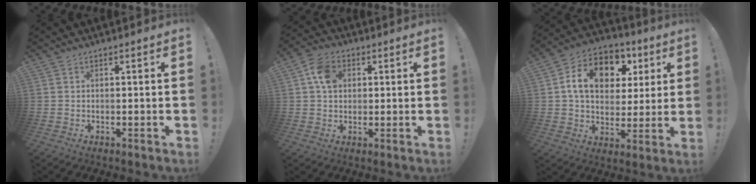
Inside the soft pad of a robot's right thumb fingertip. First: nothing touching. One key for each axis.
{"total": 7.8, "fx": 2.0, "fy": 6.0, "fz": 4.6, "tx": -0.074, "ty": 0.011, "tz": 0.040}
{"total": 15.5, "fx": 5.1, "fy": 11.2, "fz": 9.4, "tx": -0.152, "ty": -0.009, "tz": 0.096}